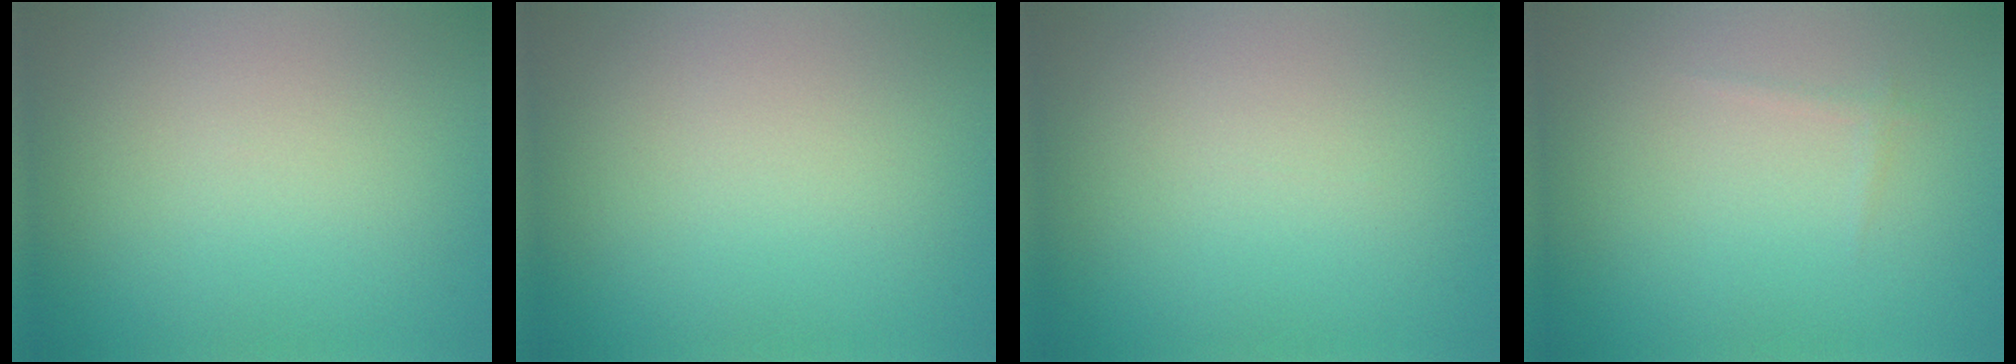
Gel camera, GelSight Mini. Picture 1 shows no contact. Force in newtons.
{"total": 0.0}
{"total": 0.0}
{"total": 0.6, "press": 0.6, "slide": 0.0}